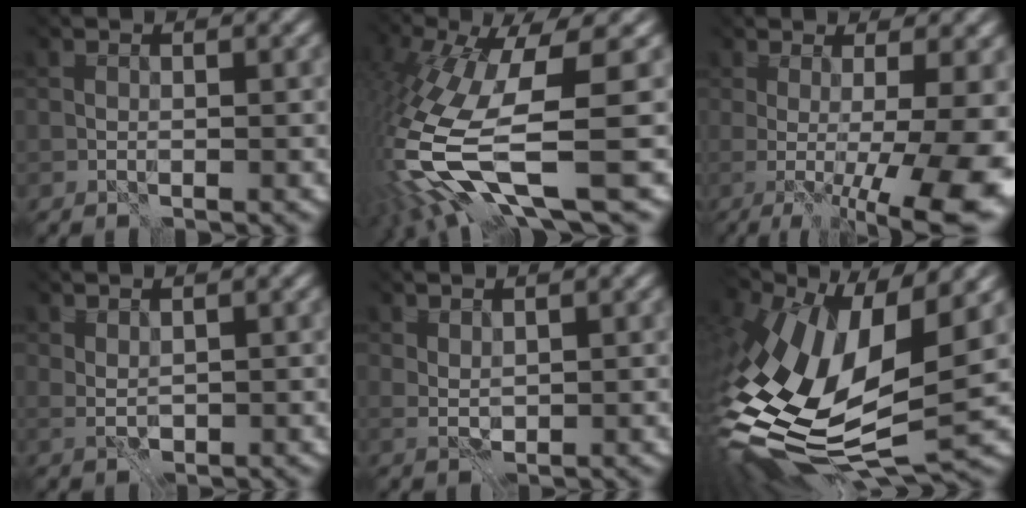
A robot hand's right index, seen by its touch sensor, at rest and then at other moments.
{"total": 11.9, "force": [-3.6, 3.0, 10.9], "torque": [-0.250, -0.021, -0.060]}
{"total": 10.2, "force": [-1.6, 2.3, 9.8], "torque": [-0.091, -0.001, -0.011]}
{"total": 0.9, "force": [0.9, 0.0, 0.2], "torque": [-0.008, 0.000, 0.021]}
{"total": 1.1, "force": [1.0, 0.1, 0.2], "torque": [-0.007, -0.001, 0.023]}
{"total": 14.5, "force": [-0.1, 7.7, 12.3], "torque": [-0.273, 0.001, -0.006]}